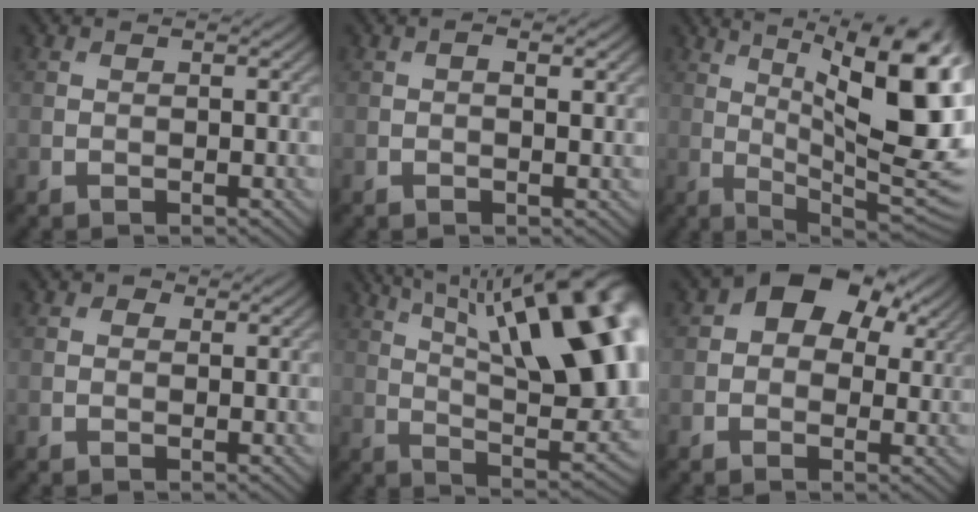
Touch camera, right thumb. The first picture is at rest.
{"total": 1.9, "force": [0.5, 0.7, 1.7], "torque": [-0.028, -0.001, 0.007]}
{"total": 17.4, "force": [5.0, 5.4, 15.8], "torque": [-0.220, 0.028, 0.084]}
{"total": 0.8, "force": [0.3, 0.7, 0.3], "torque": [-0.001, -0.004, -0.003]}
{"total": 20.7, "force": [7.7, 7.9, 17.5], "torque": [-0.255, 0.047, 0.119]}
{"total": 8.7, "force": [3.2, 5.8, 5.7], "torque": [-0.084, 0.006, 0.044]}